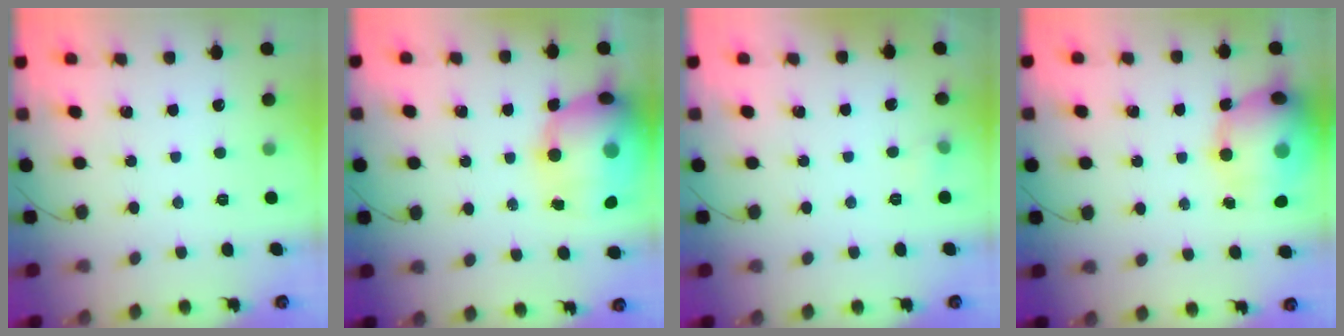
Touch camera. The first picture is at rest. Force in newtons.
{"total": 21.0, "press": 20.7, "slide": 3.6}
{"total": 3.4, "press": 3.2, "slide": 1.1}
{"total": 16.8, "press": 16.6, "slide": 2.3}